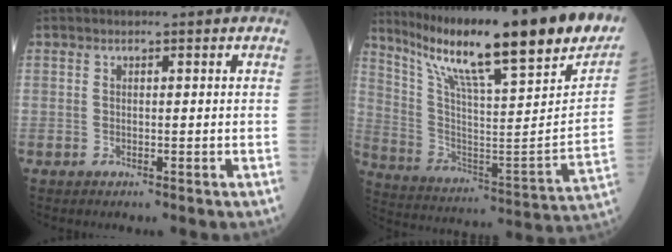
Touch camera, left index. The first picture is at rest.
{"total": 30.4, "force": [22.9, 2.2, 19.8], "torque": [-0.338, -0.057, 0.339]}